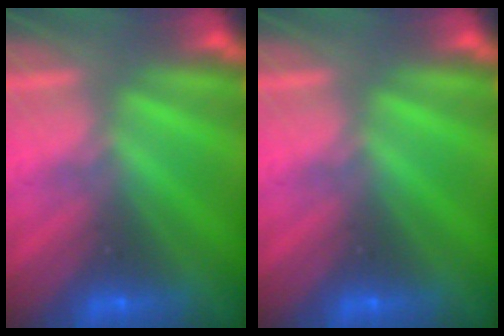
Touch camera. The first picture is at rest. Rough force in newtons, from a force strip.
{"total": 0.0}